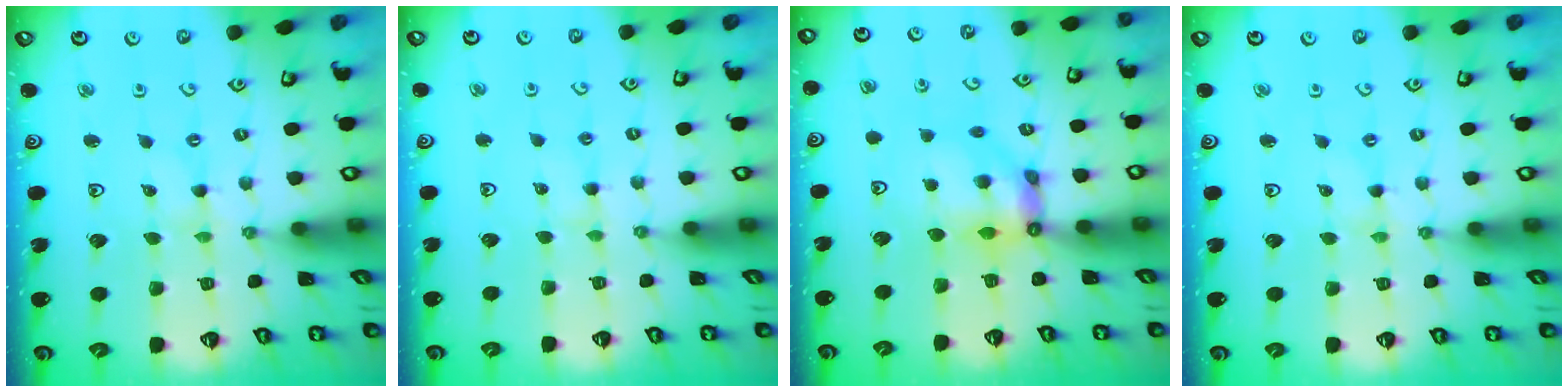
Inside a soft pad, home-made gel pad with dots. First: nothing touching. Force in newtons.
{"total": 2.5, "press": 2.5, "slide": 0.2}
{"total": 8.5, "press": 8.4, "slide": 0.9}
{"total": 0.0}